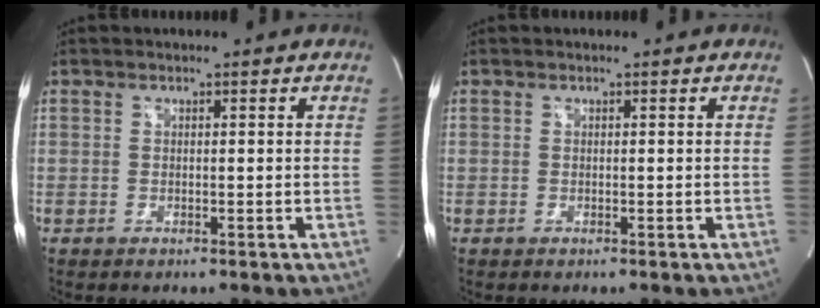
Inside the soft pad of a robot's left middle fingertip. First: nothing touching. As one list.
[{"total": 0.0}]